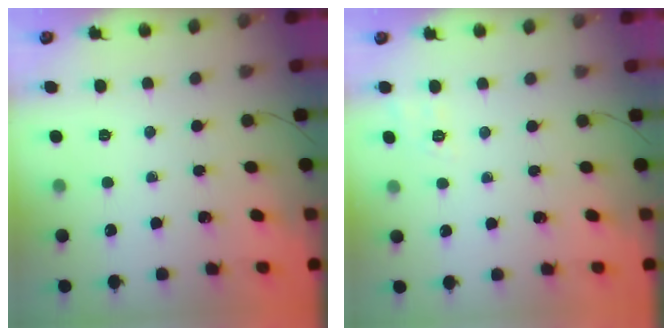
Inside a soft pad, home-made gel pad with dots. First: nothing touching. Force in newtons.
{"total": 2.5, "press": 1.6, "slide": 1.9}